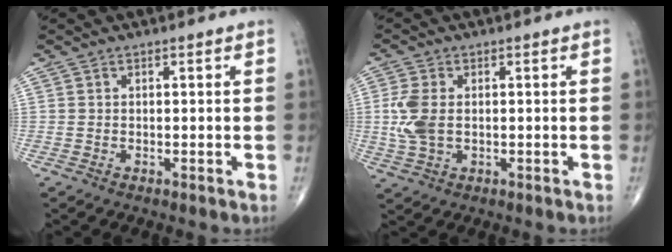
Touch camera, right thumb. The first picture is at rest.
{"total": 6.4, "force": [0.2, 3.9, 5.1], "torque": [-0.125, 0.001, 0.006]}